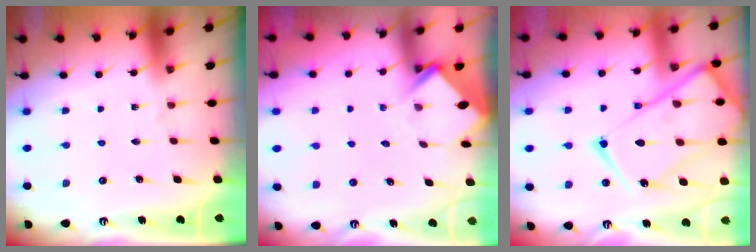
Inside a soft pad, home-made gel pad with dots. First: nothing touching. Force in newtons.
{"total": 3.8, "press": 3.8, "slide": 0.2}
{"total": 22.6, "press": 22.5, "slide": 2.2}